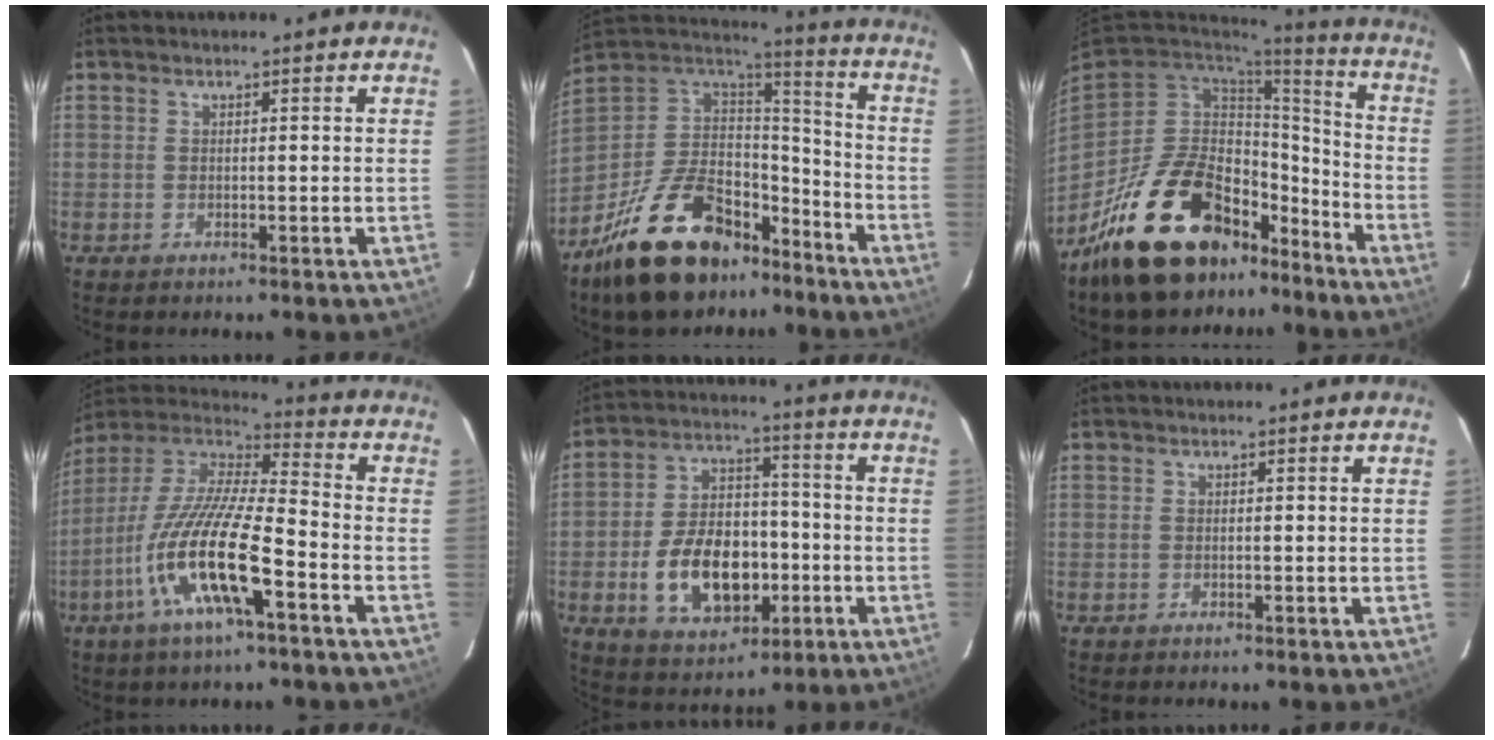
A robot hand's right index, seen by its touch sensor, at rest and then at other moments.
{"total": 26.6, "force": [-17.9, 13.4, 14.5], "torque": [-0.299, 0.012, -0.273]}
{"total": 25.1, "force": [-17.4, 12.5, 13.0], "torque": [-0.248, 0.023, -0.257]}
{"total": 18.1, "force": [-7.8, 3.7, 16.0], "torque": [-0.312, -0.025, -0.156]}
{"total": 15.8, "force": [-4.5, 10.1, 11.3], "torque": [-0.228, 0.015, -0.057]}
{"total": 0.0}